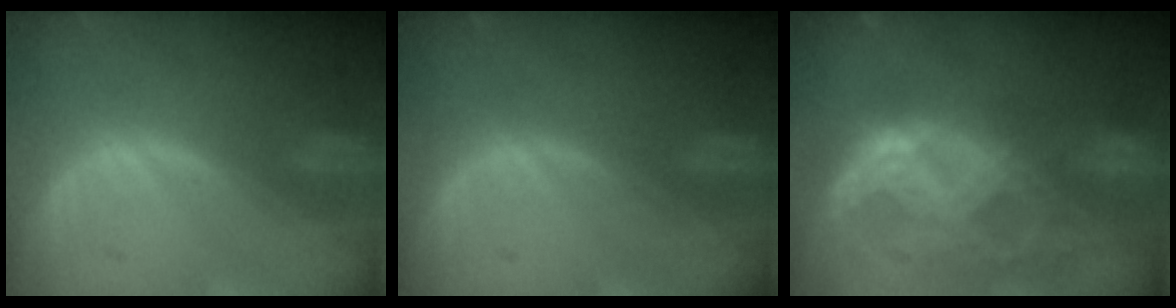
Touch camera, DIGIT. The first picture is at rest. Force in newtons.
{"total": 0.0}
{"total": 11.3, "press": 9.5, "slide": 6.0}